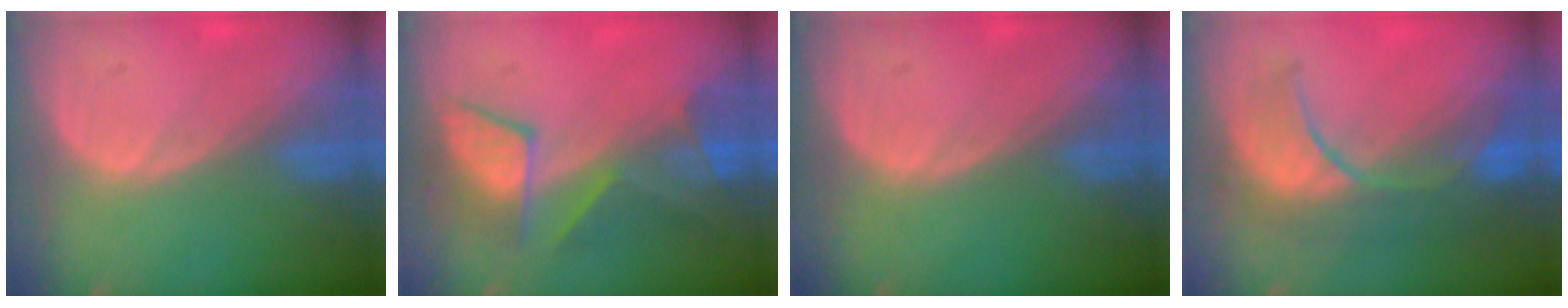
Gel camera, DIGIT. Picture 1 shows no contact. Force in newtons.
{"total": 7.6, "press": 7.5, "slide": 1.1}
{"total": 0.0}
{"total": 10.3, "press": 9.0, "slide": 5.0}